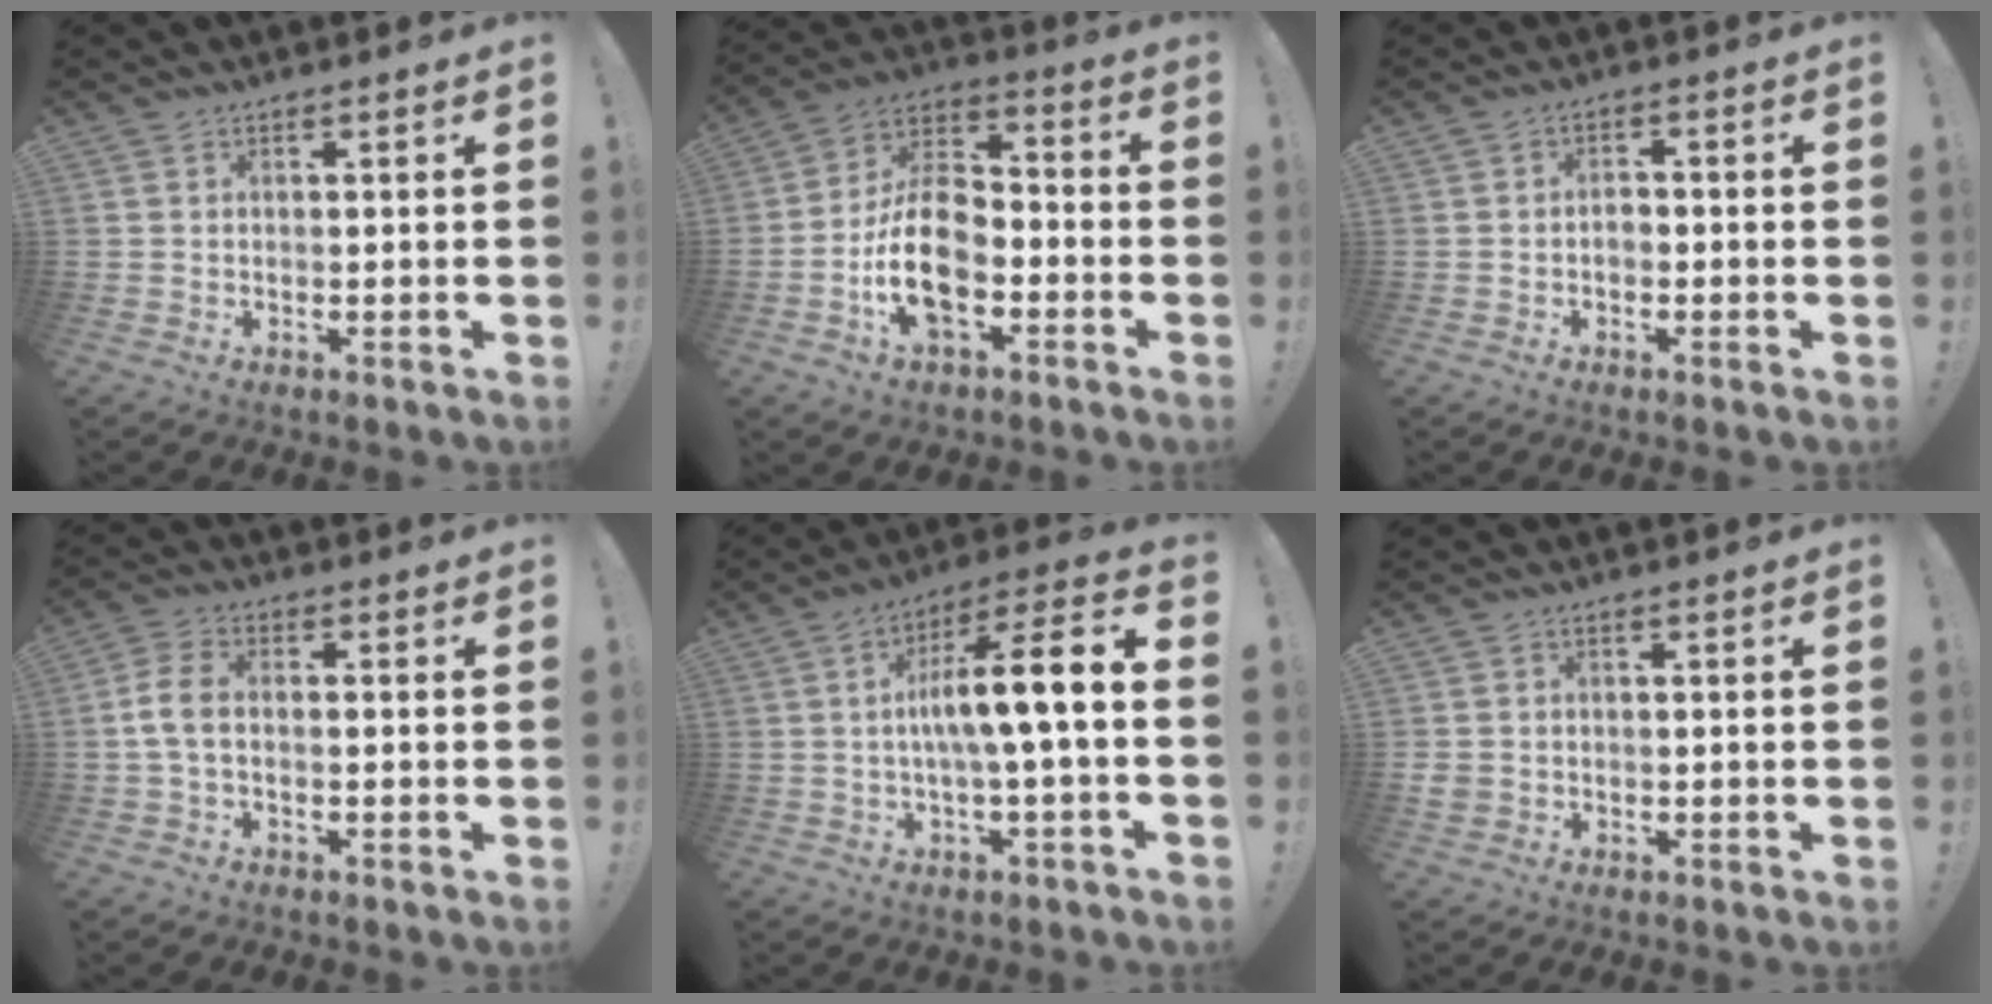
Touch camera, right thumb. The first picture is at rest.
{"total": 15.4, "force": [-5.7, 9.1, 11.0], "torque": [-0.224, 0.033, -0.098]}
{"total": 2.4, "force": [-1.1, 1.6, 1.3], "torque": [-0.017, 0.003, -0.022]}
{"total": 5.8, "force": [-0.6, 3.1, 4.9], "torque": [-0.111, 0.007, -0.008]}
{"total": 12.4, "force": [0.0, 0.4, 12.4], "torque": [-0.200, -0.002, -0.015]}
{"total": 2.4, "force": [-0.1, 2.1, 1.1], "torque": [-0.026, 0.004, 0.003]}